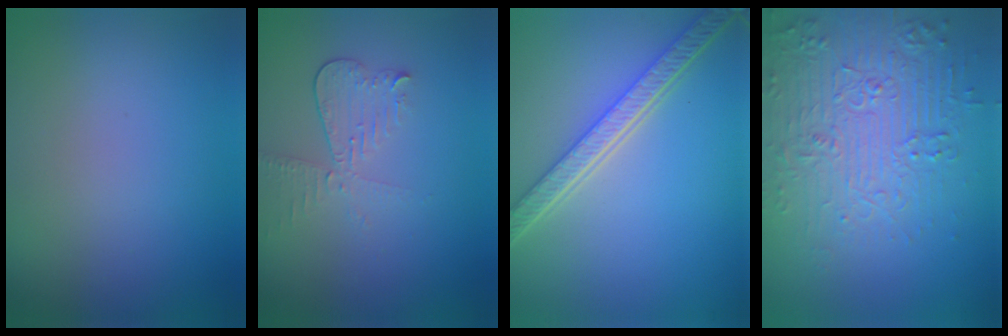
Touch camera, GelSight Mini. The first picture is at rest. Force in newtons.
{"total": 3.0, "press": 2.6, "slide": 1.5}
{"total": 5.6, "press": 4.1, "slide": 3.8}
{"total": 5.5, "press": 5.1, "slide": 2.0}